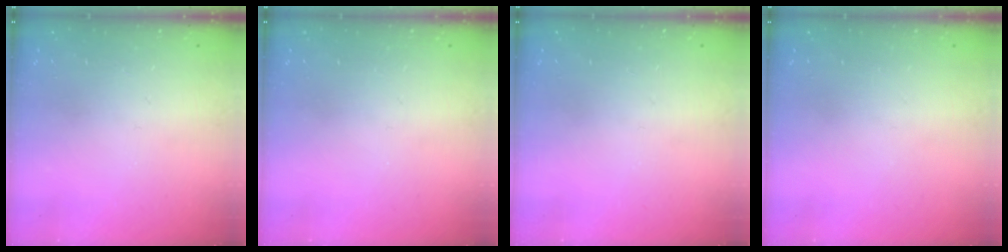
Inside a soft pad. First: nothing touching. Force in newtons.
{"total": 0.0}
{"total": 0.0}
{"total": 0.0}